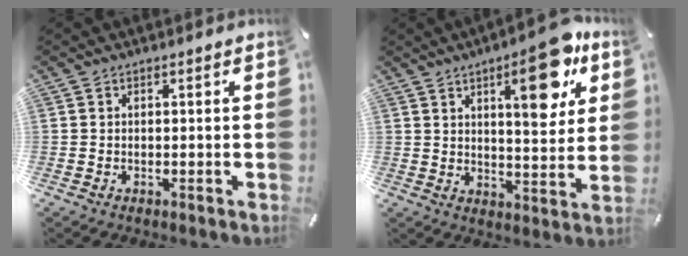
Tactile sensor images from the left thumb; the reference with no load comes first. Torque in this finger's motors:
{"motor_torque": [2.91, 2.14, 1.58, -1.19, 0.52]}